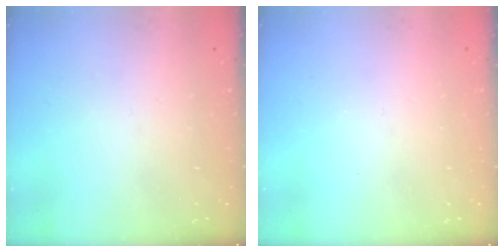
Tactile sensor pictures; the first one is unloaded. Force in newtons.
{"total": 0.0}